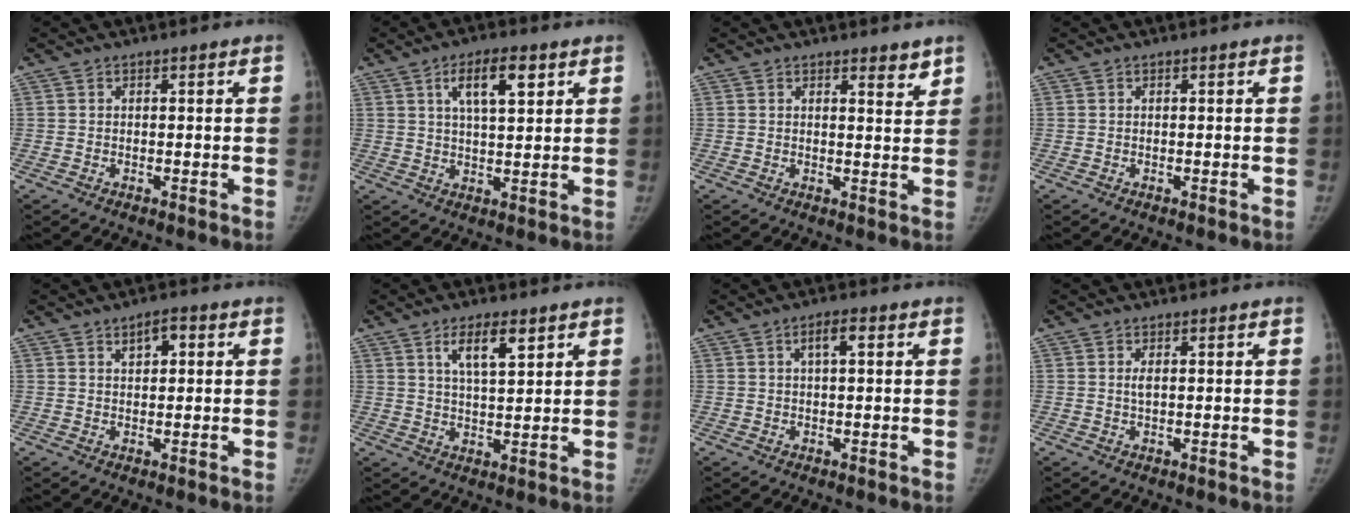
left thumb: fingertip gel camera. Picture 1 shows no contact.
{"total": 8.0, "force": [3.6, 2.9, 6.5], "torque": [-0.094, -0.011, 0.062]}
{"total": 2.8, "force": [2.2, 0.9, 1.4], "torque": [-0.010, -0.018, 0.030]}
{"total": 0.0}
{"total": 3.2, "force": [1.4, 1.7, 2.4], "torque": [-0.026, 0.004, 0.020]}
{"total": 6.7, "force": [3.6, 2.2, 5.2], "torque": [-0.079, -0.020, 0.064]}
{"total": 3.0, "force": [1.0, 0.9, 2.7], "torque": [-0.045, 0.009, 0.016]}
{"total": 1.2, "force": [0.3, 0.4, 1.1], "torque": [-0.021, 0.000, 0.006]}